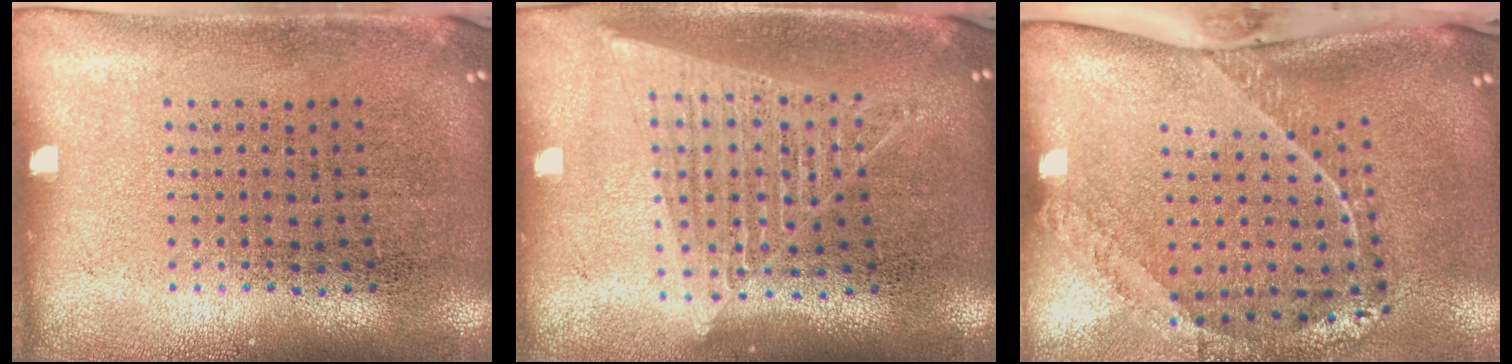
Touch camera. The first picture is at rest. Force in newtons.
{"total": 1.5, "press": 1.4, "slide": 0.6}
{"total": 2.5, "press": 1.7, "slide": 1.9}